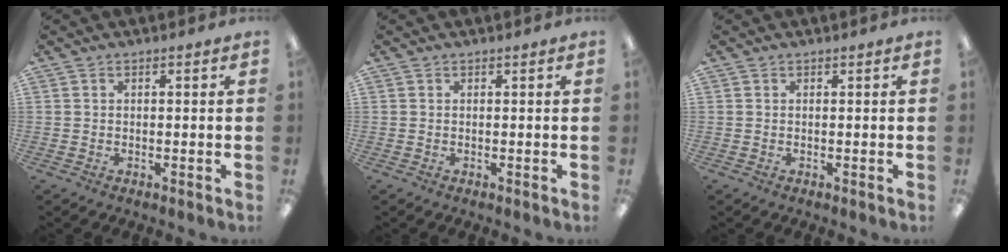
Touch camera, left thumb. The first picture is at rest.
{"total": 0.0}
{"total": 0.0}